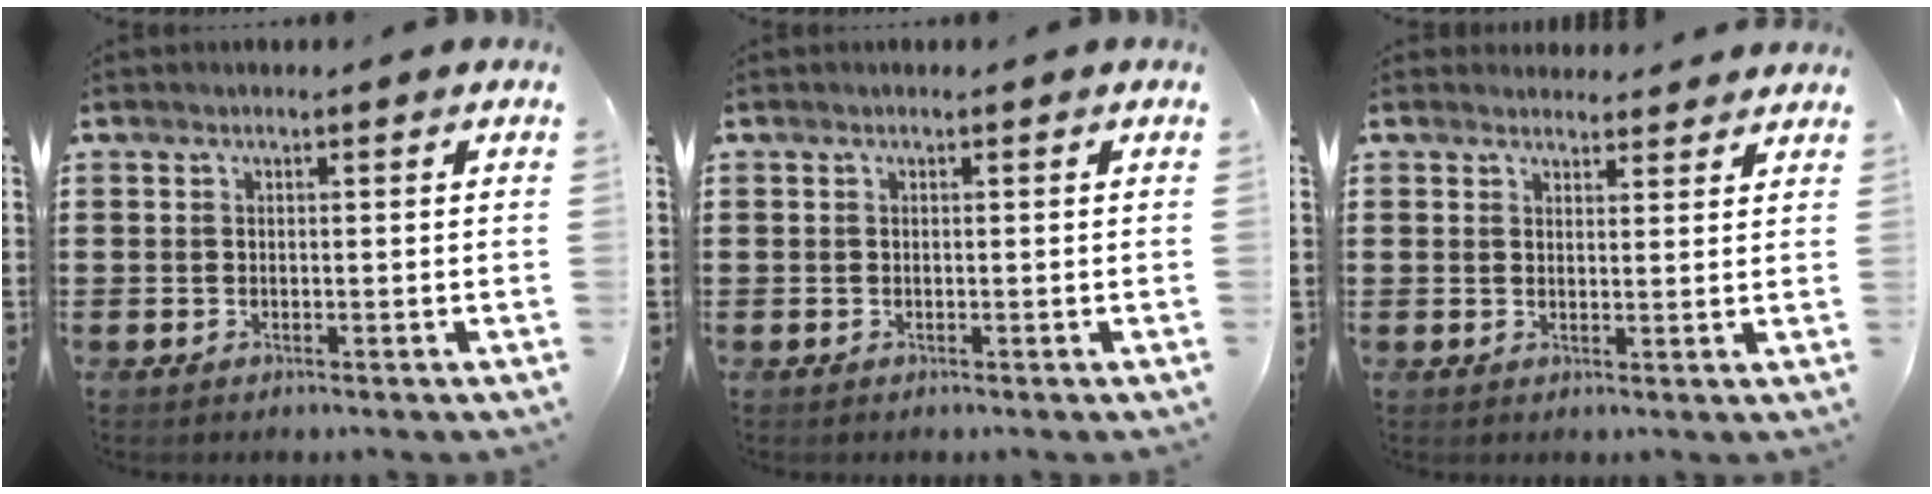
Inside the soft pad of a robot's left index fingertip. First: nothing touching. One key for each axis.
{"total": 0.0}
{"total": 2.6, "fx": 2.5, "fy": 0.6, "fz": 0.1, "tx": -0.001, "ty": -0.008, "tz": 0.047}